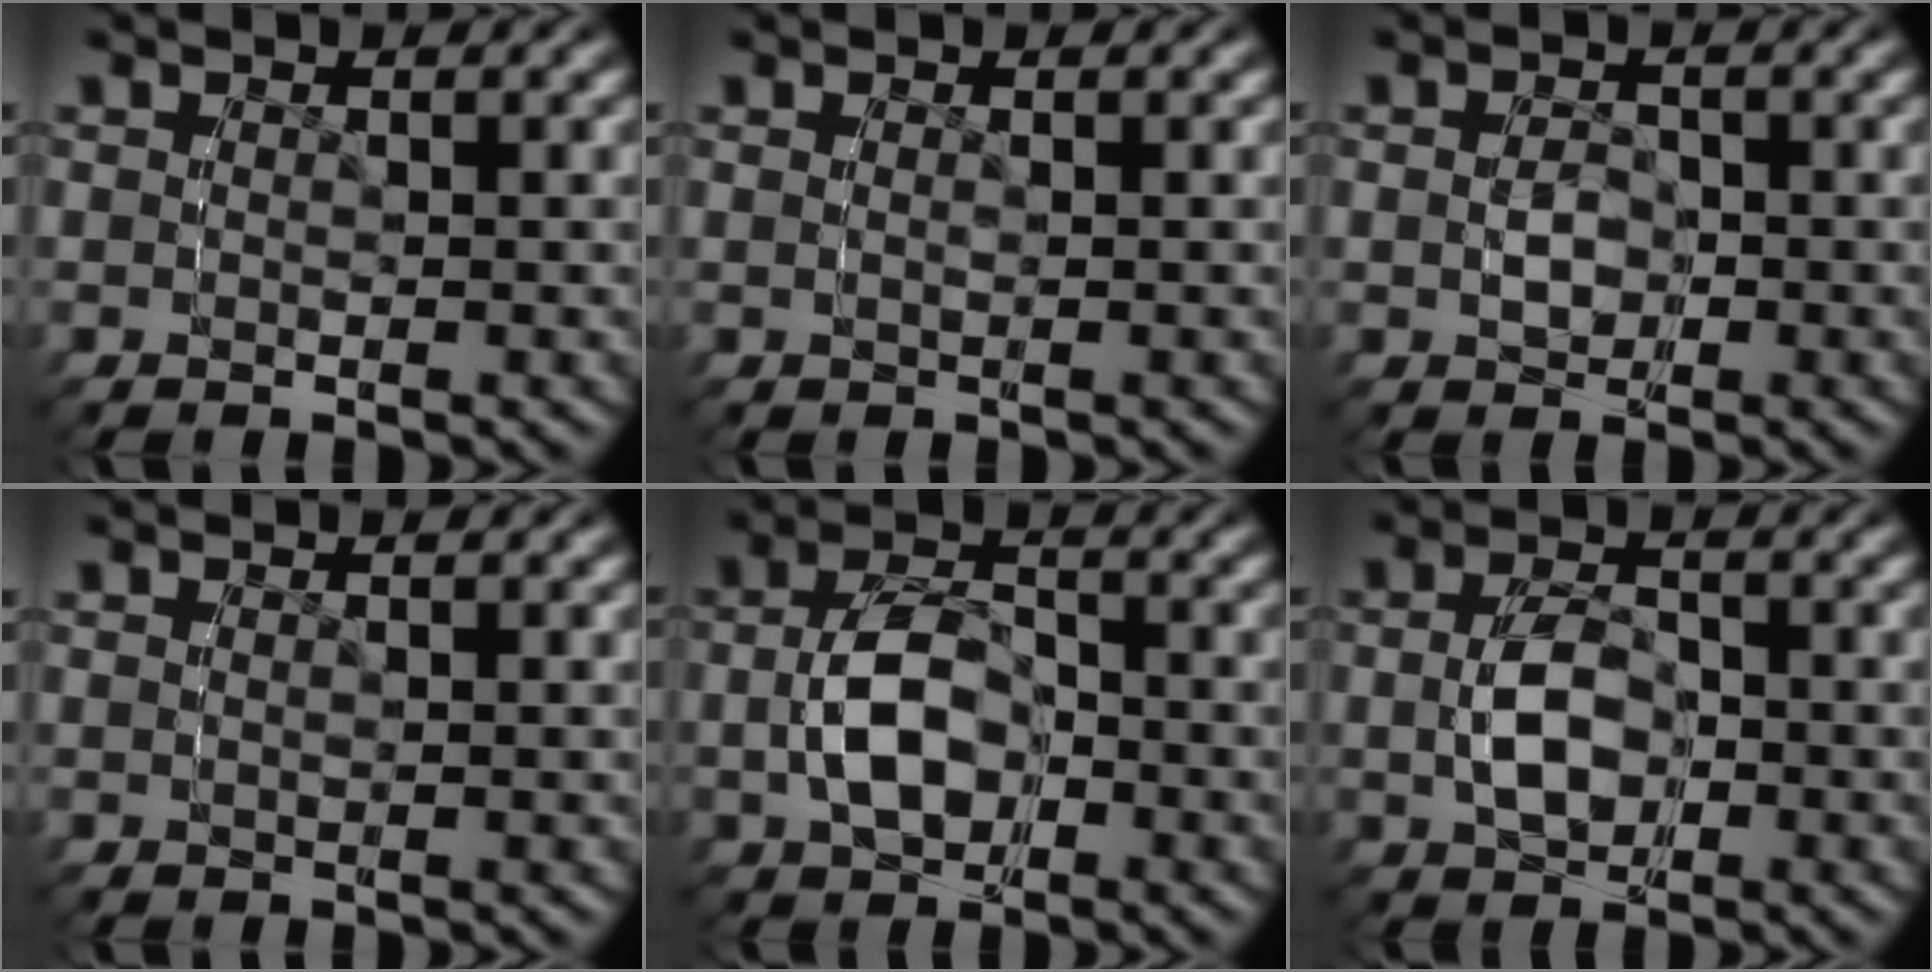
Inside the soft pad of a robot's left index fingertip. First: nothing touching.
{"total": 1.0, "force": [0.1, -0.7, 0.6], "torque": [-0.005, 0.009, -0.002]}
{"total": 1.9, "force": [-0.5, 1.8, 0.0], "torque": [-0.017, -0.017, -0.001]}
{"total": 0.8, "force": [0.1, -0.4, 0.6], "torque": [-0.005, 0.007, -0.001]}
{"total": 3.7, "force": [-2.1, 3.0, 0.6], "torque": [-0.041, -0.022, -0.026]}
{"total": 2.0, "force": [-0.8, 1.9, 0.0], "torque": [-0.028, -0.014, -0.006]}